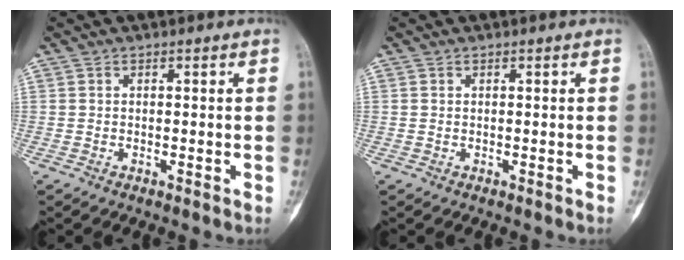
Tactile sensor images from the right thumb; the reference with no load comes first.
{"total": 0.0}